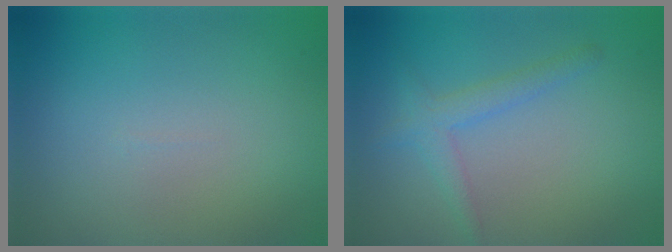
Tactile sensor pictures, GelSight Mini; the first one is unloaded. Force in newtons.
{"total": 2.2, "press": 2.2, "slide": 0.1}